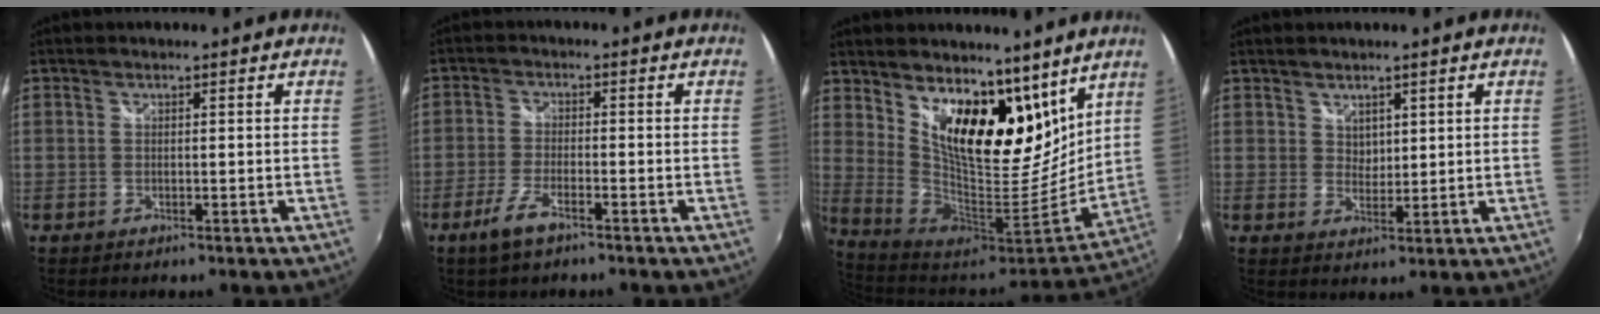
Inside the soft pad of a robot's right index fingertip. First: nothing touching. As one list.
[{"total": 5.2, "force": [-3.5, 1.4, 3.5], "torque": [-0.088, -0.008, -0.070]}, {"total": 19.8, "force": [11.7, 8.6, 13.4], "torque": [-0.223, -0.008, 0.214]}, {"total": 2.4, "force": [1.6, 1.7, 0.5], "torque": [-0.002, 0.000, 0.031]}]